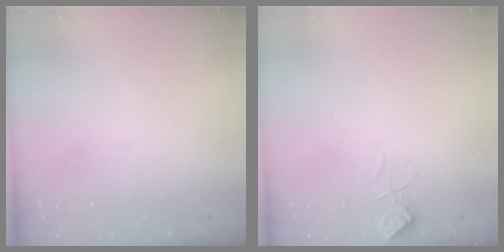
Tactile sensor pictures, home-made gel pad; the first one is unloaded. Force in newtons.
{"total": 1.2, "press": 1.0, "slide": 0.6}